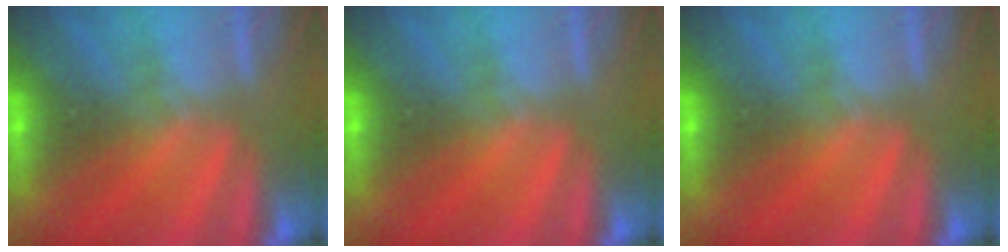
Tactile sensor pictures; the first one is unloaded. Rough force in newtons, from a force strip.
{"total": 0.0}
{"total": 0.0}